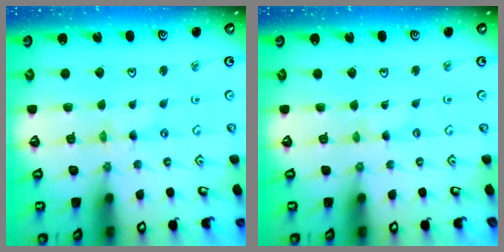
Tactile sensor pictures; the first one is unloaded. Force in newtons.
{"total": 0.0}